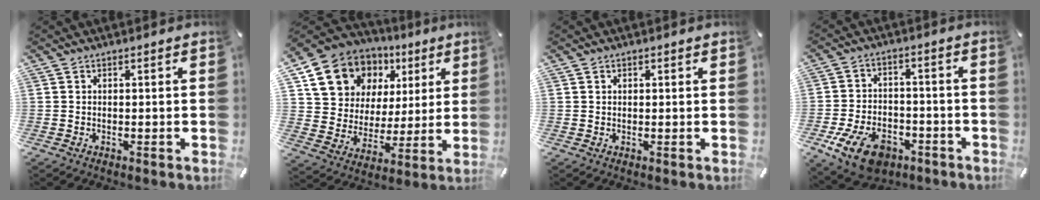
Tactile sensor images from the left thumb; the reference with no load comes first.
{"total": 14.3, "force": [7.5, 11.3, 4.6], "torque": [-0.093, -0.038, 0.142]}
{"total": 0.6, "force": [0.3, 0.5, 0.2], "torque": [-0.003, 0.003, 0.006]}
{"total": 12.1, "force": [-6.5, 7.4, 7.1], "torque": [-0.141, 0.039, -0.113]}